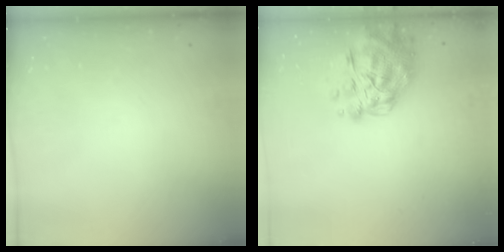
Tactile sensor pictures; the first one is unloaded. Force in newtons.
{"total": 16.8, "press": 16.0, "slide": 5.2}